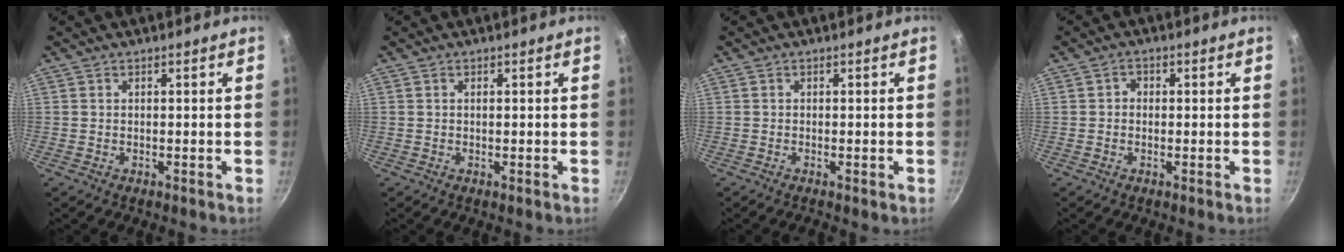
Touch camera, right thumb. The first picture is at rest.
{"total": 0.5, "force": [0.1, 0.2, 0.5], "torque": [-0.009, -0.001, 0.003]}
{"total": 1.0, "force": [-0.5, 0.2, 0.8], "torque": [-0.009, -0.002, -0.008]}
{"total": 1.7, "force": [0.0, 1.5, 0.8], "torque": [-0.002, 0.005, -0.005]}